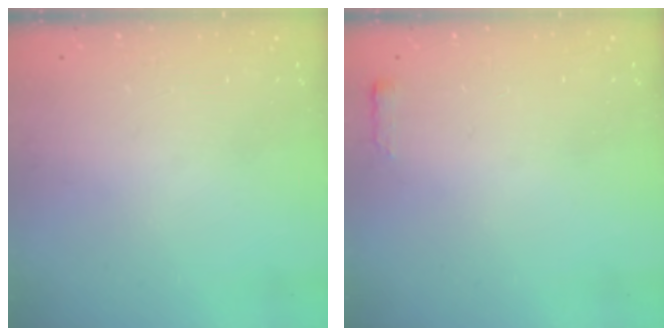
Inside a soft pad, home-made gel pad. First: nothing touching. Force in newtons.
{"total": 2.4, "press": 2.4, "slide": 0.4}